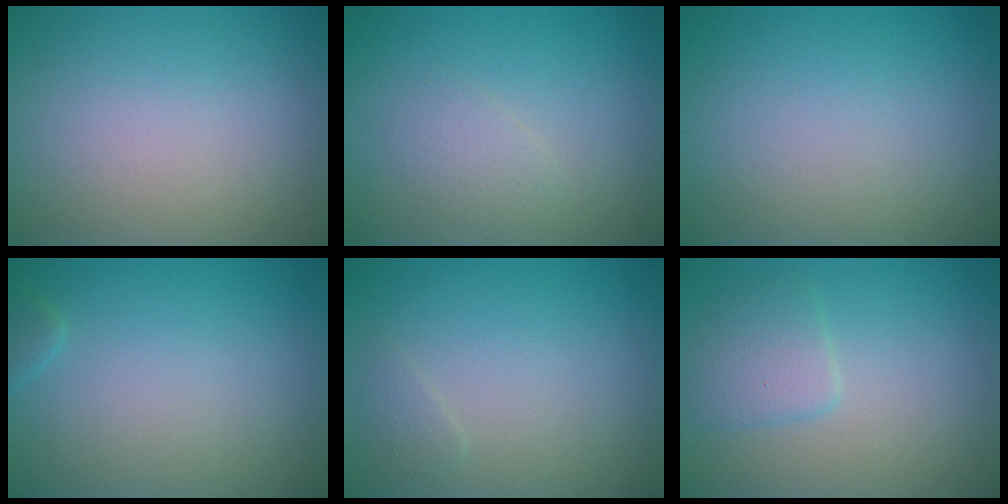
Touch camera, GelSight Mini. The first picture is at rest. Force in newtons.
{"total": 1.4, "press": 1.4, "slide": 0.1}
{"total": 0.0}
{"total": 0.9, "press": 0.9, "slide": 0.0}
{"total": 0.9, "press": 0.9, "slide": 0.0}
{"total": 2.3, "press": 2.3, "slide": 0.1}